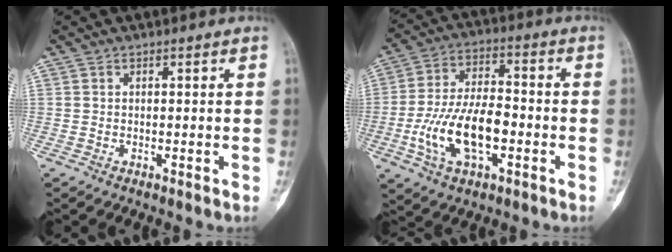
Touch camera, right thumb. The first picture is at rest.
{"total": 15.1, "force": [-3.9, 7.6, 12.4], "torque": [-0.236, 0.027, -0.068]}